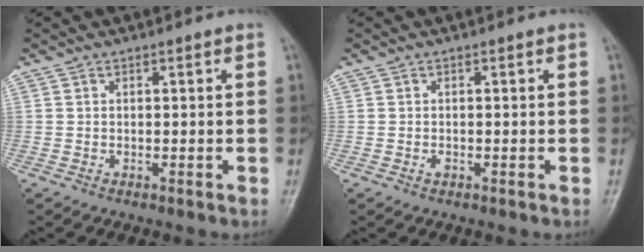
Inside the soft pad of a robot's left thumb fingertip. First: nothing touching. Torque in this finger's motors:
{"motor_torque": [-0.10, 0.04, 0.10, 0.01, 0.00]}